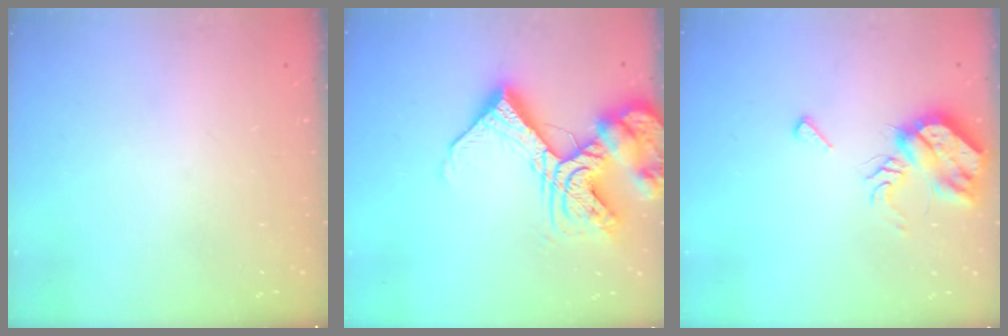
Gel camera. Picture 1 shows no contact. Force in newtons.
{"total": 19.4, "press": 19.2, "slide": 2.3}
{"total": 9.4, "press": 9.3, "slide": 1.0}